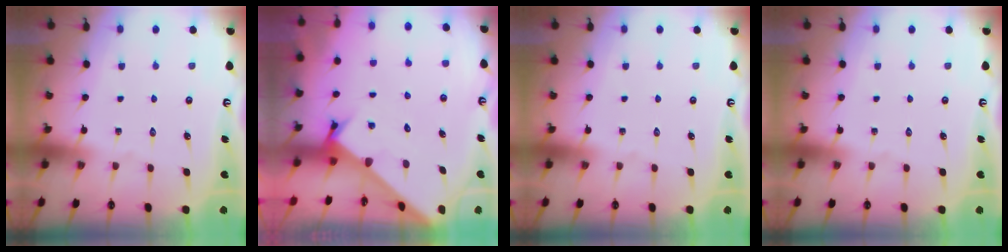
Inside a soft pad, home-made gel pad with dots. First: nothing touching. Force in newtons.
{"total": 2.3, "press": 2.3, "slide": 0.2}
{"total": 0.0}
{"total": 0.0}